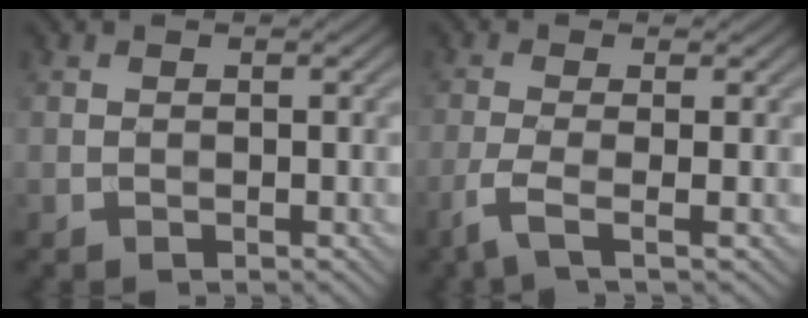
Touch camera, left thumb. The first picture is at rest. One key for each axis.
{"total": 3.7, "fx": -1.7, "fy": 0.6, "fz": 3.2, "tx": -0.069, "ty": 0.000, "tz": -0.050}